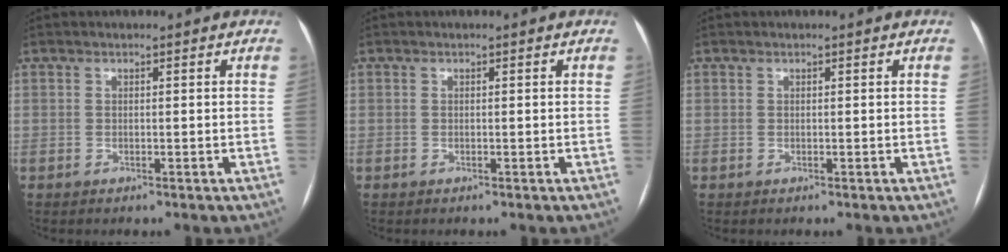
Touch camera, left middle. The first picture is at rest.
{"total": 0.0}
{"total": 0.0}